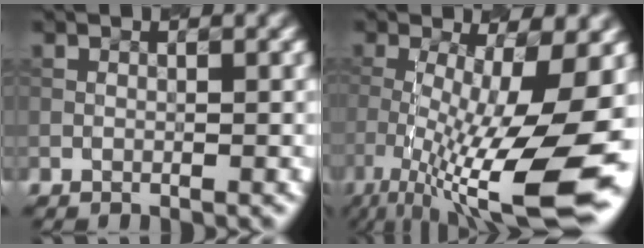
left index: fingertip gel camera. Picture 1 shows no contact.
{"total": 14.0, "force": [-4.9, 3.4, 12.7], "torque": [-0.212, -0.013, -0.073]}